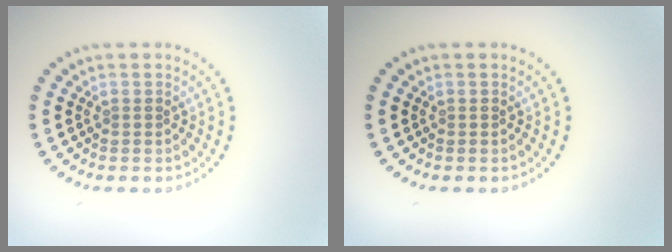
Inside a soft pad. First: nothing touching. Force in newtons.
{"total": 0.0}